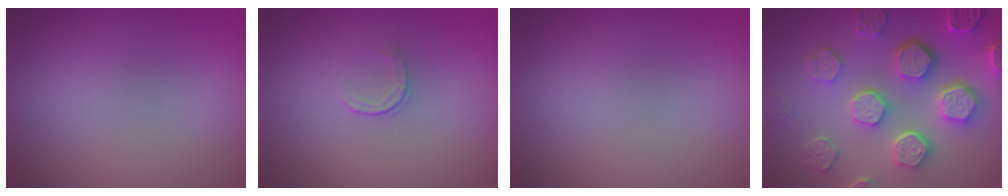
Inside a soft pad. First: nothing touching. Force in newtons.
{"total": 0.7, "press": 0.5, "slide": 0.5}
{"total": 0.0}
{"total": 7.6, "press": 5.9, "slide": 4.8}